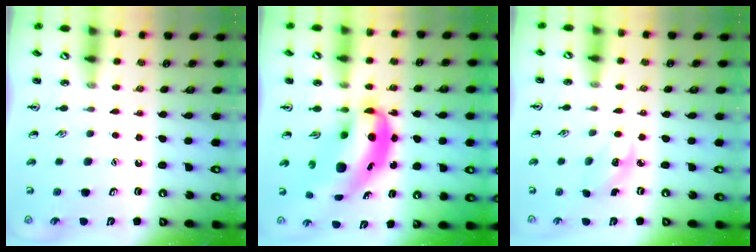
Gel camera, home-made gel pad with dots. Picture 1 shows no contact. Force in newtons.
{"total": 11.7, "press": 11.1, "slide": 3.6}
{"total": 2.7, "press": 2.6, "slide": 0.7}